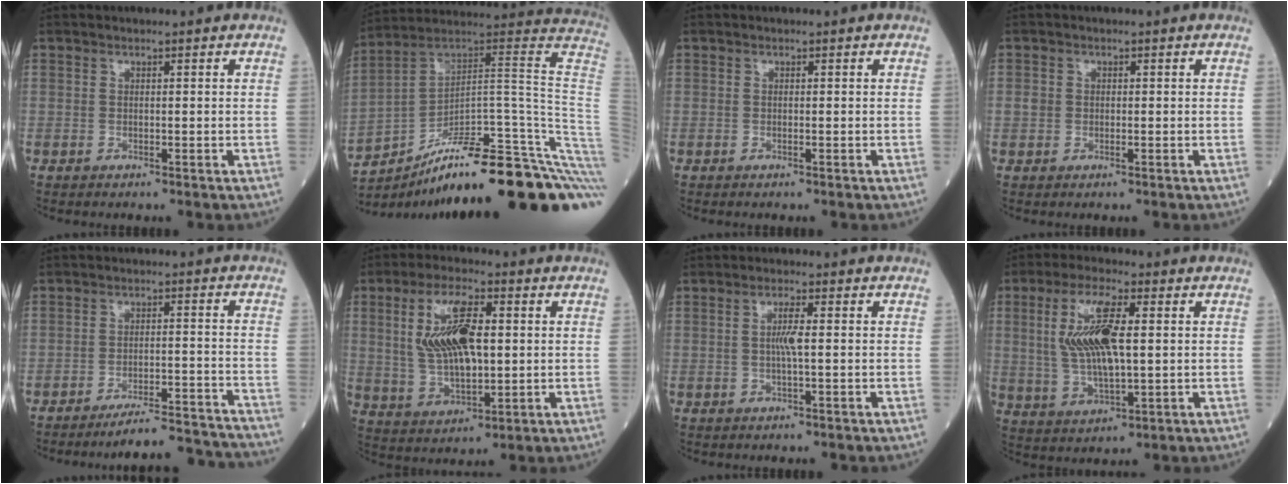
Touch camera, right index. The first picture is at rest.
{"total": 31.7, "force": [-21.2, 2.3, 23.4], "torque": [-0.196, 0.024, -0.303]}
{"total": 0.0}
{"total": 1.6, "force": [0.0, 1.3, 0.9], "torque": [-0.020, 0.004, 0.001]}
{"total": 12.4, "force": [-12.2, 0.1, 2.5], "torque": [-0.015, 0.014, -0.168]}
{"total": 11.9, "force": [2.2, 4.3, 10.9], "torque": [-0.226, 0.009, 0.046]}
{"total": 2.9, "force": [0.1, 0.1, 2.9], "torque": [-0.056, -0.001, 0.001]}
{"total": 11.1, "force": [1.9, 2.9, 10.5], "torque": [-0.222, 0.005, 0.040]}